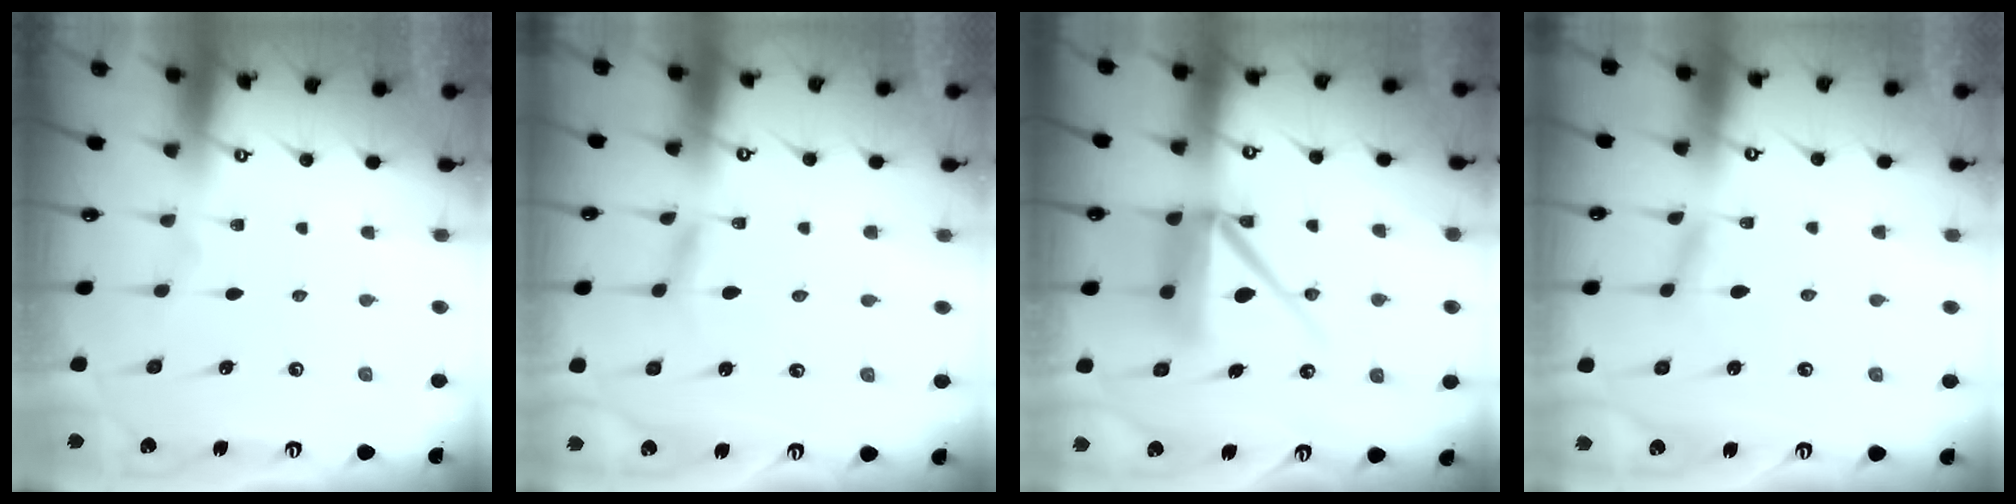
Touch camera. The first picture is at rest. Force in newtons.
{"total": 2.6, "press": 2.6, "slide": 0.3}
{"total": 13.1, "press": 13.0, "slide": 1.5}
{"total": 2.4, "press": 2.4, "slide": 0.2}